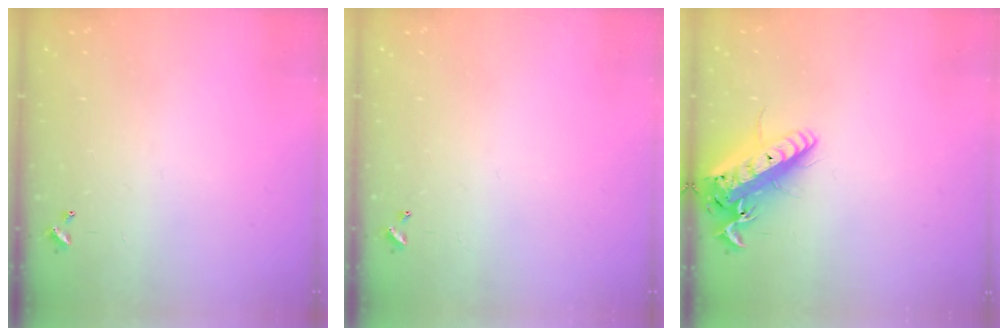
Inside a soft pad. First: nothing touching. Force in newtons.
{"total": 0.0}
{"total": 19.0, "press": 18.6, "slide": 3.8}